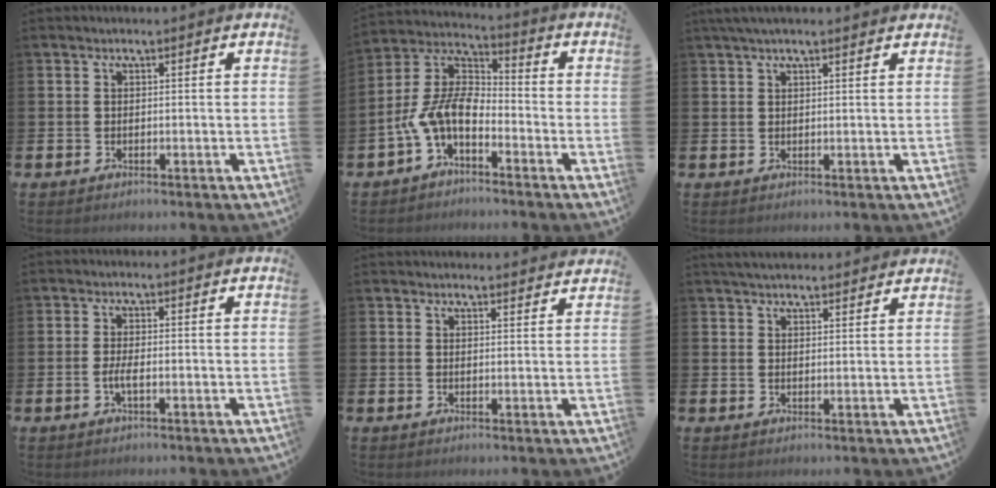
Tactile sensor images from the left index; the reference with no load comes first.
{"total": 7.5, "force": [-3.0, 4.0, 5.7], "torque": [-0.150, -0.017, -0.069]}
{"total": 2.6, "force": [2.1, 0.5, 1.5], "torque": [-0.029, 0.003, 0.038]}
{"total": 1.8, "force": [-0.5, 0.4, 1.7], "torque": [-0.033, 0.000, -0.010]}
{"total": 2.5, "force": [2.5, 0.1, -0.2], "torque": [0.007, -0.018, 0.044]}
{"total": 3.7, "force": [3.6, 0.5, 0.6], "torque": [-0.016, -0.012, 0.068]}